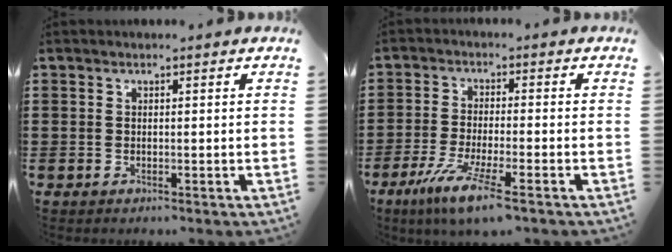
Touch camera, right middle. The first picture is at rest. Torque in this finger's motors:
{"motor_torque": [1.62, -0.36, 0.75, 0.17]}